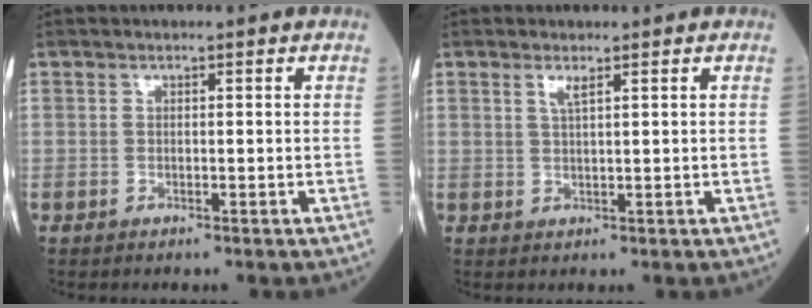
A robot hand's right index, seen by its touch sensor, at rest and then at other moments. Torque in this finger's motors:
{"motor_torque": [0.29, 0.15, 0.01, 0.02]}